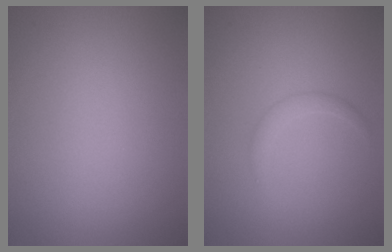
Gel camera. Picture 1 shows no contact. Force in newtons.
{"total": 1.1, "press": 1.1, "slide": 0.1}